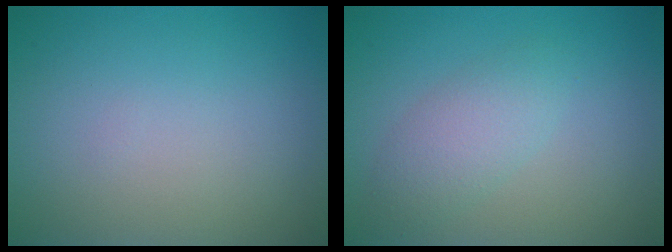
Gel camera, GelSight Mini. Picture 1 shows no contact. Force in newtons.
{"total": 2.8, "press": 2.8, "slide": 0.2}